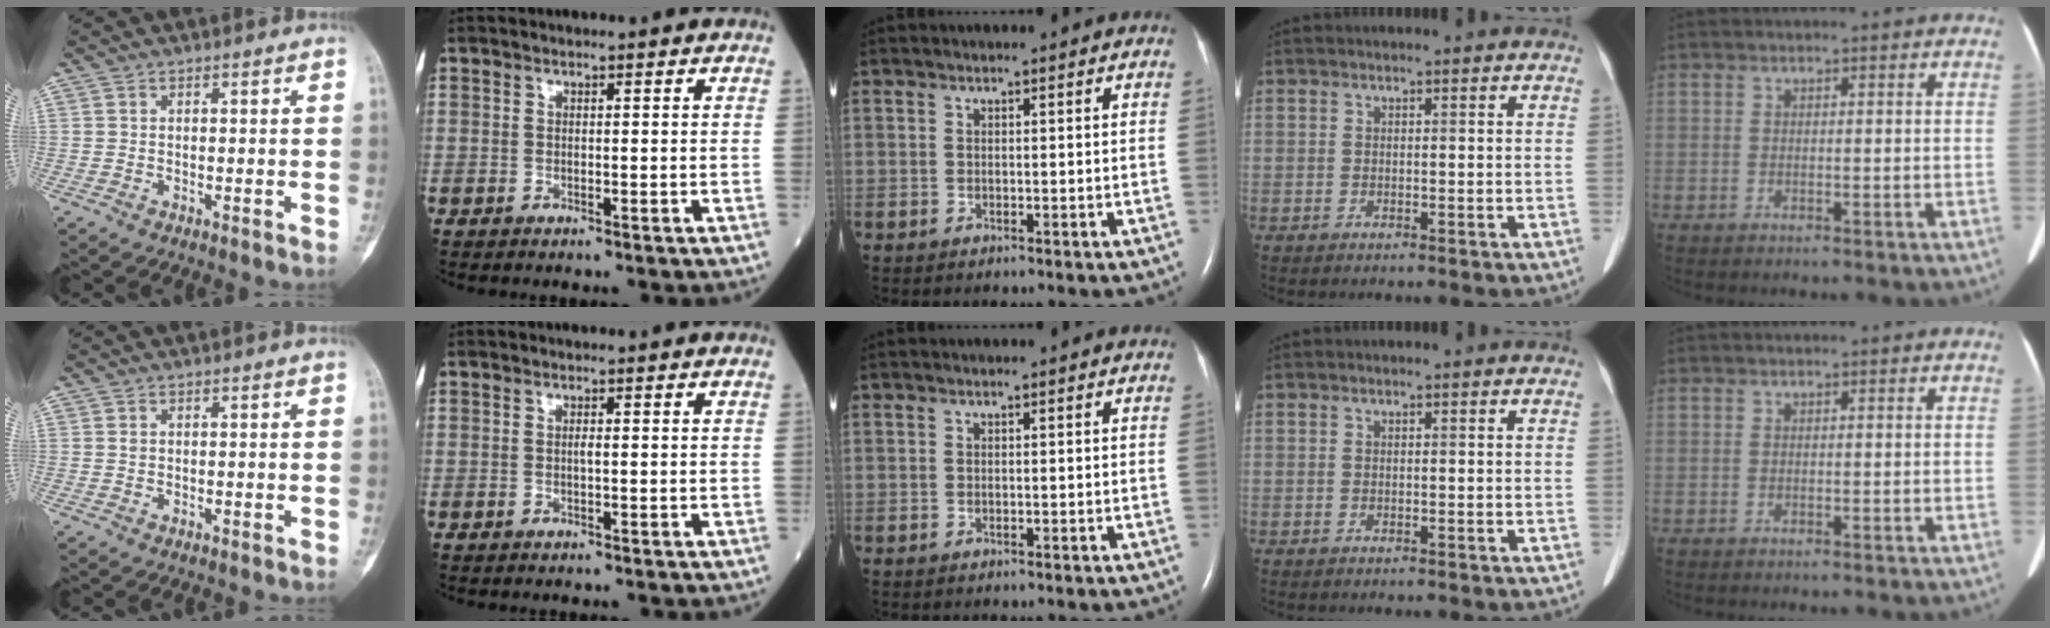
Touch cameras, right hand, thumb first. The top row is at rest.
{"thumb": {"total": 0.6, "force": [0.1, 0.5, 0.3], "torque": [-0.002, 0.001, 0.002]}, "index": {"total": 0.6, "force": [-0.1, 0.0, 0.6], "torque": [-0.011, 0.000, -0.002]}}